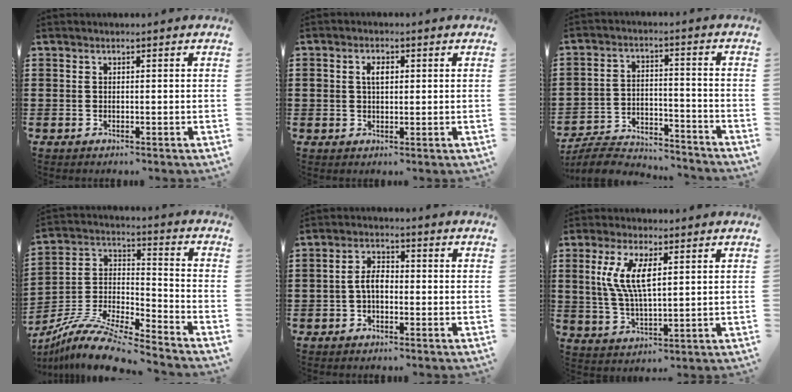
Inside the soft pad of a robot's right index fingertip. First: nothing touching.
{"total": 2.6, "force": [0.5, 1.6, 2.0], "torque": [-0.041, 0.011, 0.007]}
{"total": 5.9, "force": [-5.7, 0.9, 1.1], "torque": [-0.031, 0.006, -0.114]}
{"total": 10.6, "force": [-9.5, 1.5, 4.5], "torque": [-0.096, 0.012, -0.193]}
{"total": 3.5, "force": [-0.7, 1.8, 3.0], "torque": [-0.076, -0.002, -0.020]}
{"total": 7.5, "force": [2.4, 2.4, 6.7], "torque": [-0.141, 0.005, 0.039]}